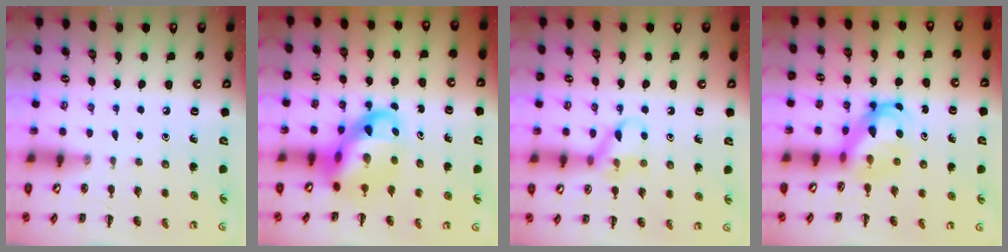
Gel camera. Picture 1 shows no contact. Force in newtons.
{"total": 11.7, "press": 11.3, "slide": 3.2}
{"total": 9.1, "press": 9.1, "slide": 0.8}
{"total": 5.5, "press": 5.3, "slide": 1.3}